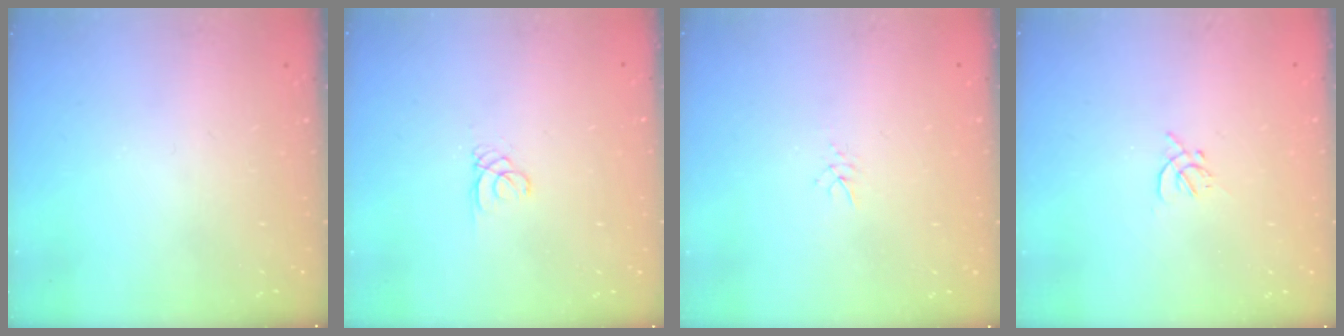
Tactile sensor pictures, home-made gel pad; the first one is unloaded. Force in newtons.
{"total": 0.6, "press": 0.6, "slide": 0.1}
{"total": 3.1, "press": 3.0, "slide": 0.5}
{"total": 1.9, "press": 1.8, "slide": 0.5}